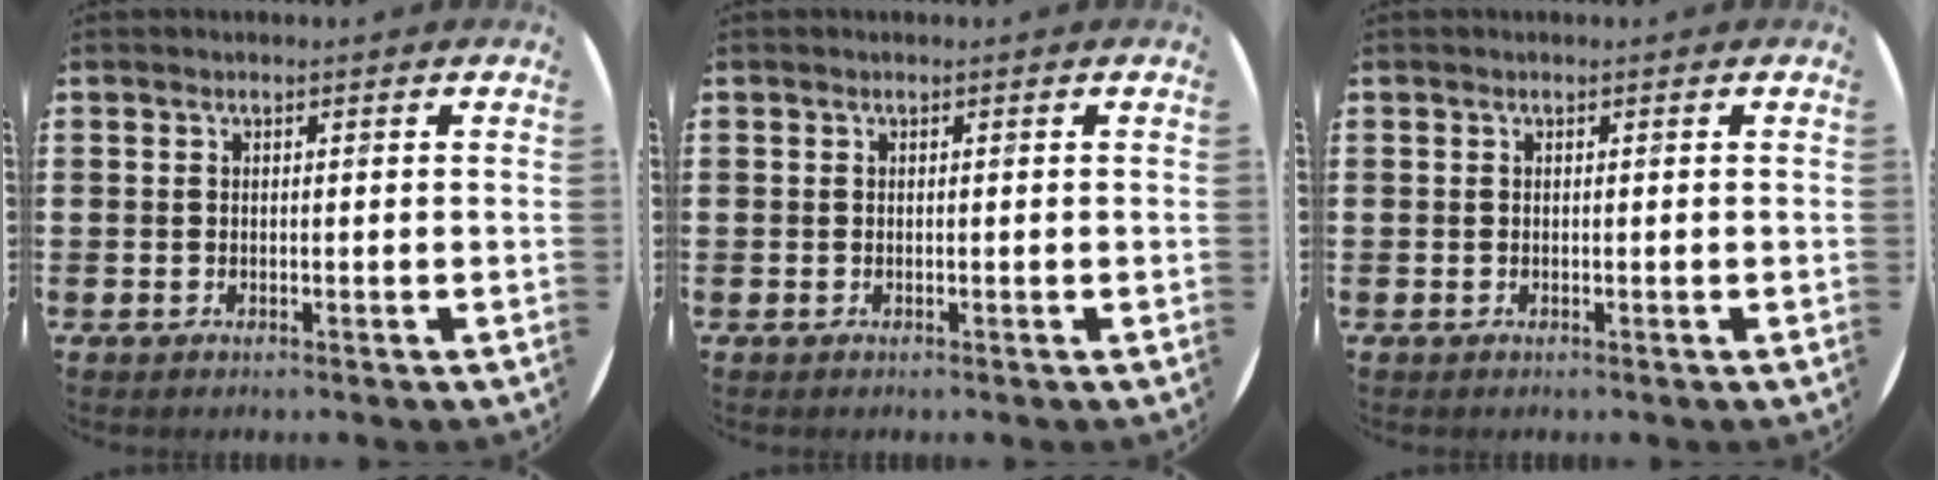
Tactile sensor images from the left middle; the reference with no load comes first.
{"total": 0.0}
{"total": 0.0}